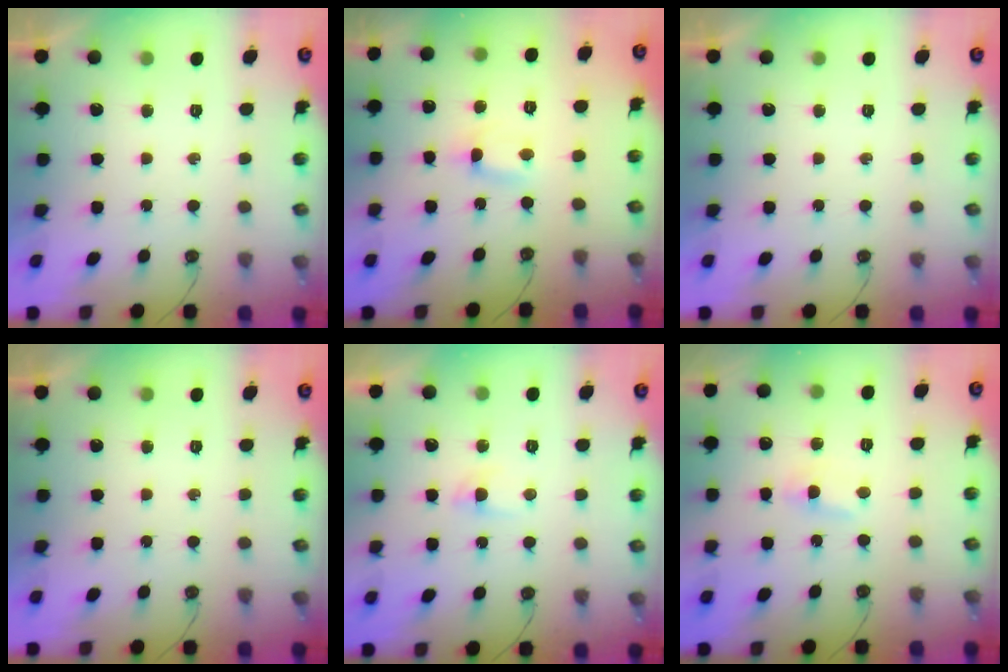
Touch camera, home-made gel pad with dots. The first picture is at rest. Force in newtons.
{"total": 0.5, "press": 0.2, "slide": 0.5}
{"total": 0.0}
{"total": 0.0}
{"total": 2.2, "press": 2.2, "slide": 0.4}
{"total": 2.9, "press": 2.9, "slide": 0.4}